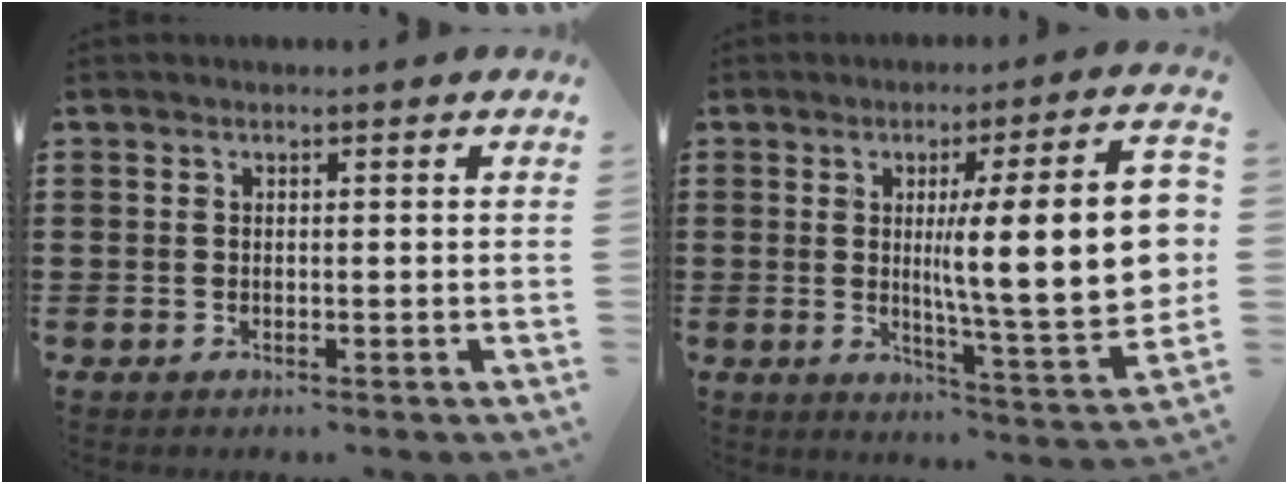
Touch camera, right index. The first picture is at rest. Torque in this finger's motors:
{"motor_torque": [2.14, 0.00, 1.05, 0.21]}